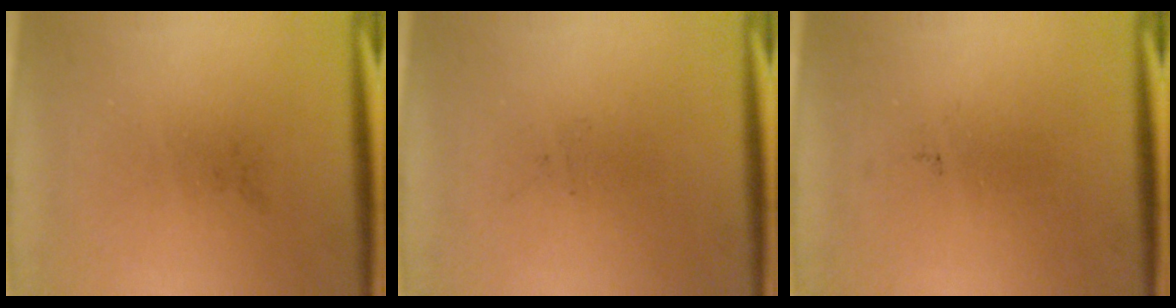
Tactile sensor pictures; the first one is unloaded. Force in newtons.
{"total": 0.0}
{"total": 0.0}